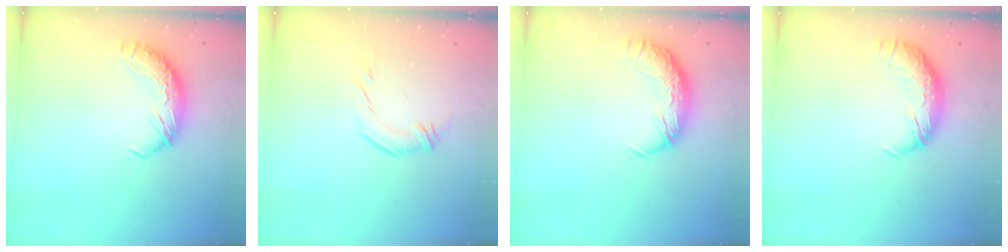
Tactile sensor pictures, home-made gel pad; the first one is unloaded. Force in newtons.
{"total": 2.4, "press": 2.2, "slide": 1.1}
{"total": 1.5, "press": 0.9, "slide": 1.2}
{"total": 2.4, "press": 1.1, "slide": 2.2}